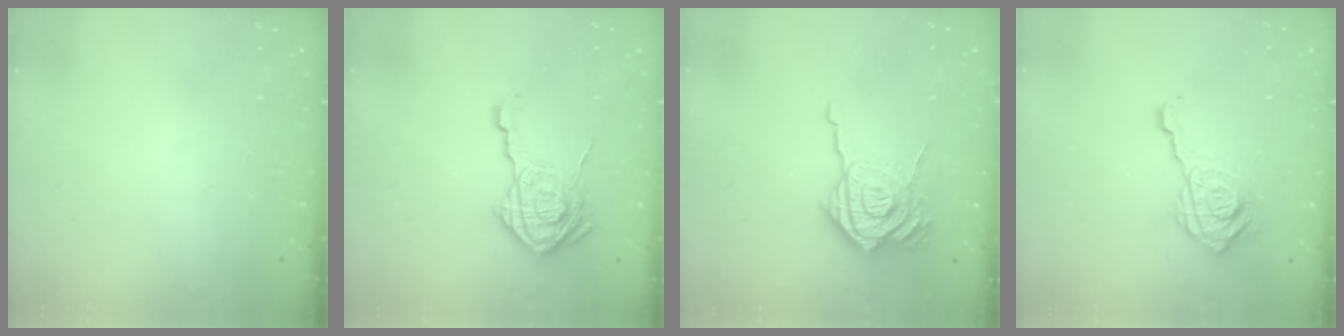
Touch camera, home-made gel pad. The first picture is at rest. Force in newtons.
{"total": 17.5, "press": 17.5, "slide": 0.7}
{"total": 19.3, "press": 19.2, "slide": 2.0}
{"total": 13.8, "press": 13.8, "slide": 1.3}